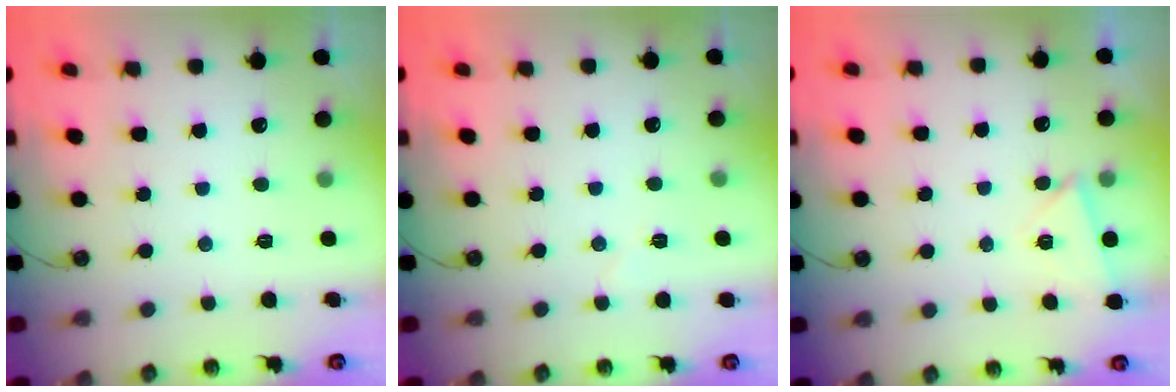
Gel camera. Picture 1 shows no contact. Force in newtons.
{"total": 2.9, "press": 2.4, "slide": 1.7}
{"total": 2.7, "press": 2.4, "slide": 1.2}